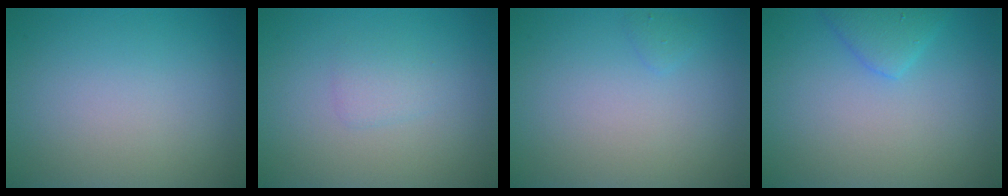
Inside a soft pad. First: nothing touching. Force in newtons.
{"total": 1.2, "press": 1.2, "slide": 0.1}
{"total": 0.6, "press": 0.6, "slide": 0.1}
{"total": 2.2, "press": 2.2, "slide": 0.2}